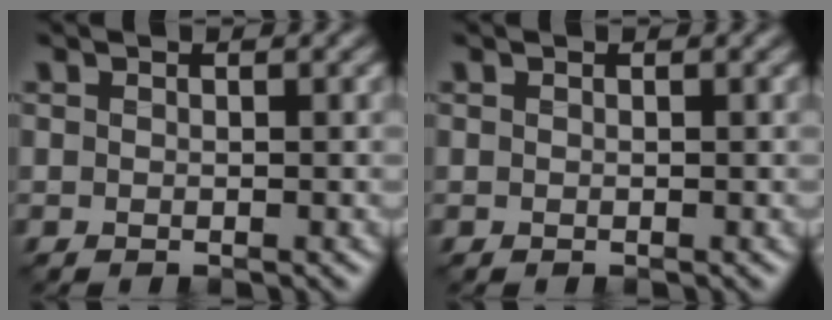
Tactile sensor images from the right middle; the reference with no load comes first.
{"total": 0.0}